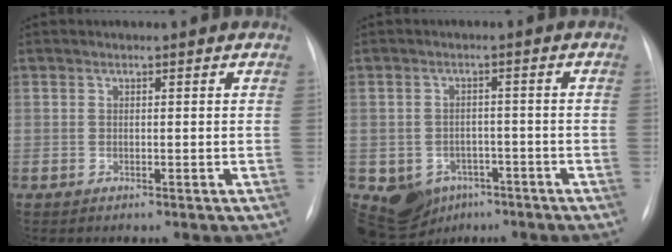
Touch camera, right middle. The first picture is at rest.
{"total": 8.9, "force": [-4.8, 7.0, 2.5], "torque": [-0.048, 0.012, -0.062]}